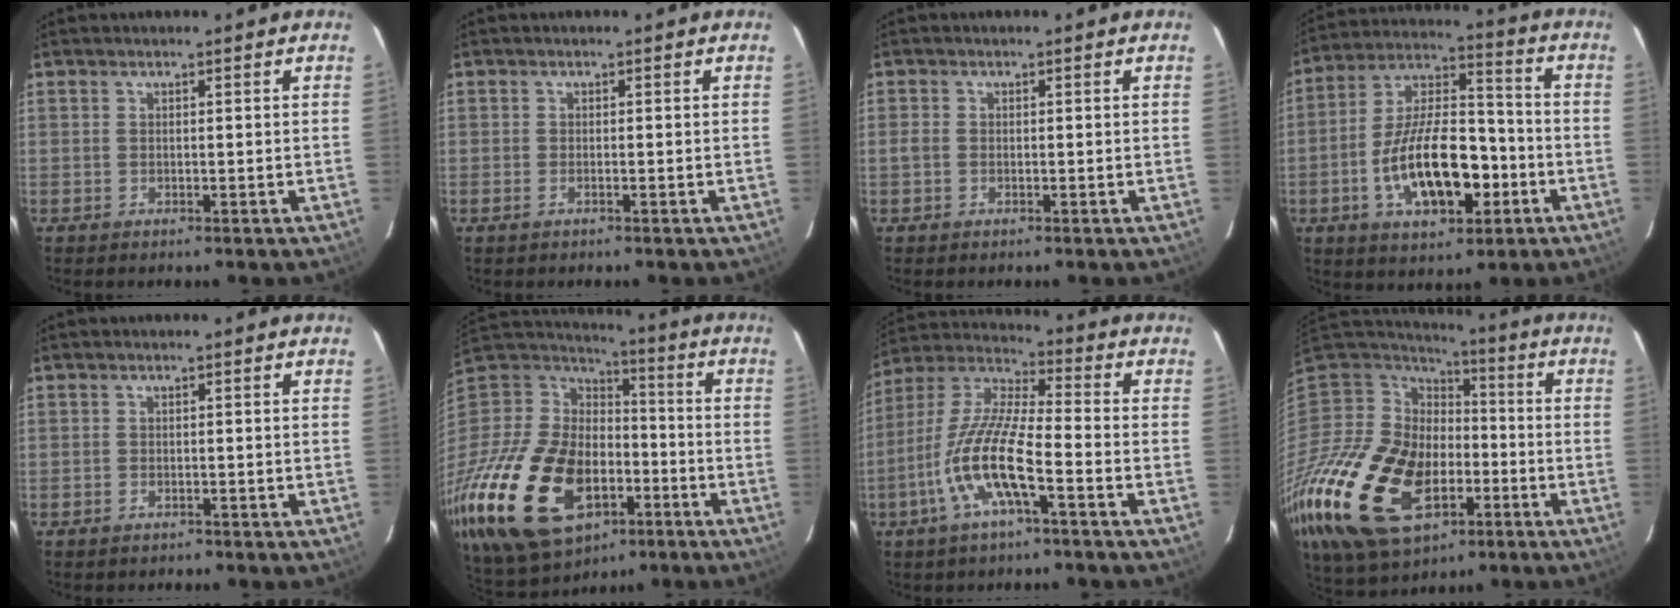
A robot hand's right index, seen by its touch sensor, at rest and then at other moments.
{"total": 0.8, "force": [-0.5, 0.3, 0.5], "torque": [-0.011, -0.003, -0.010]}
{"total": 1.3, "force": [-0.5, 1.0, 0.6], "torque": [-0.014, -0.002, -0.011]}
{"total": 17.7, "force": [-5.7, 8.4, 14.6], "torque": [-0.276, 0.010, -0.088]}
{"total": 1.1, "force": [-0.9, 0.7, 0.0], "torque": [0.001, -0.001, -0.012]}
{"total": 33.1, "force": [-13.2, 21.2, 21.6], "torque": [-0.484, -0.031, -0.200]}
{"total": 13.4, "force": [-5.6, 2.3, 12.0], "torque": [-0.247, -0.004, -0.115]}
{"total": 31.6, "force": [-12.0, 20.2, 21.1], "torque": [-0.485, -0.043, -0.198]}